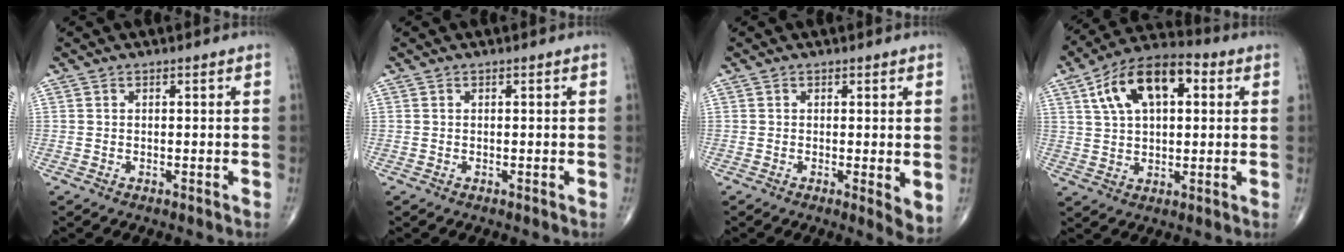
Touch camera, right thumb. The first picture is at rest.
{"total": 0.0}
{"total": 3.7, "force": [-0.1, 1.0, 3.6], "torque": [-0.053, -0.014, -0.005]}
{"total": 15.2, "force": [4.9, 8.1, 11.9], "torque": [-0.189, 0.019, 0.075]}